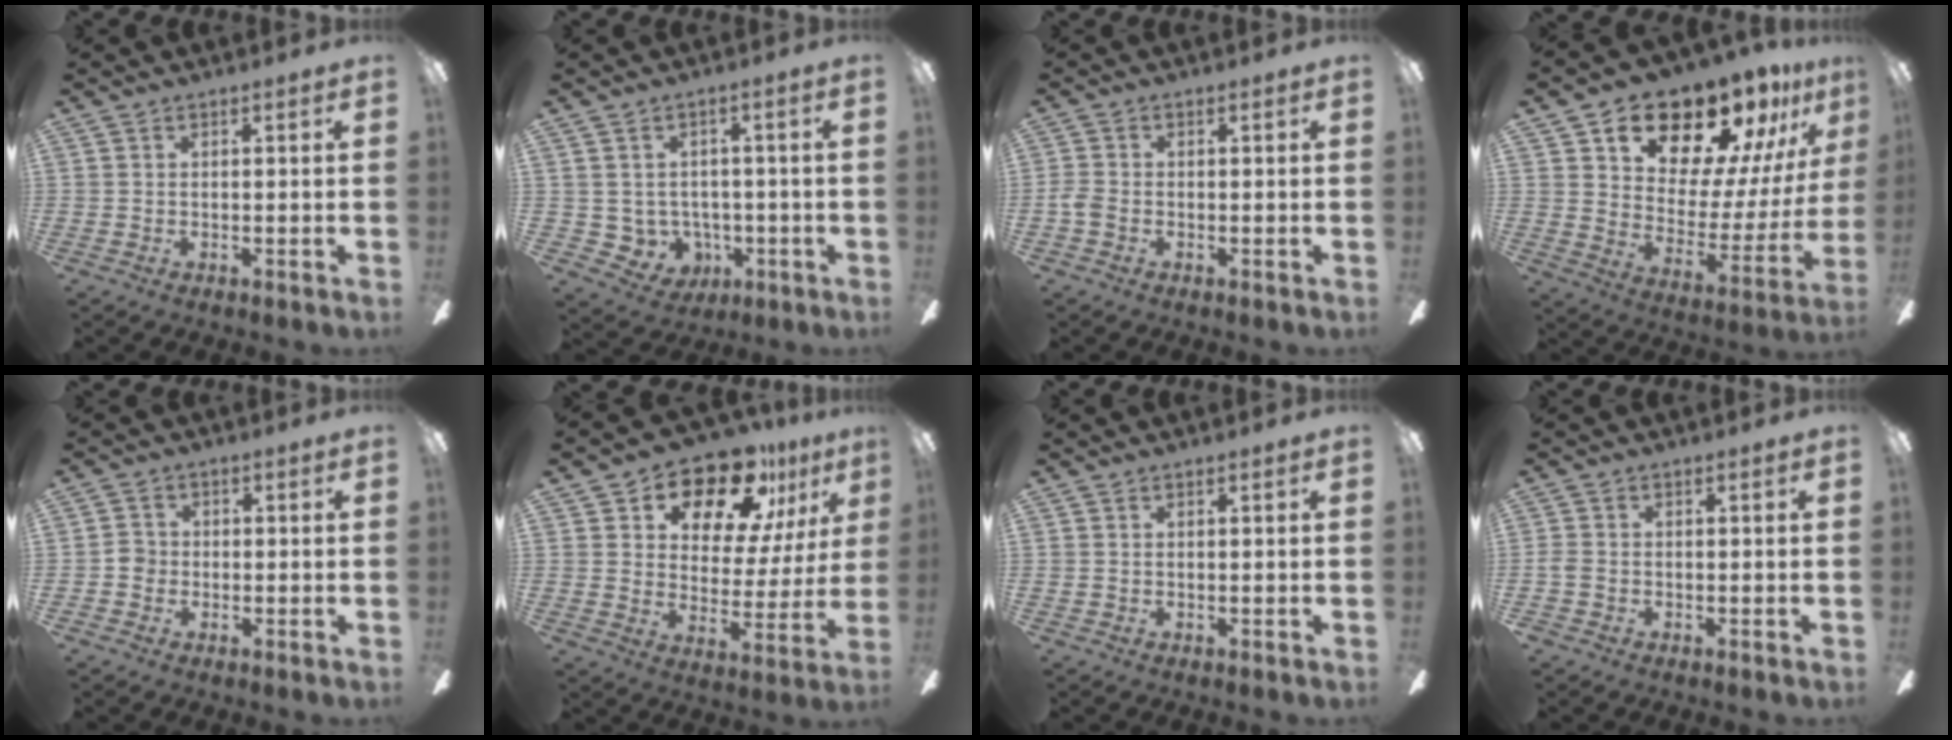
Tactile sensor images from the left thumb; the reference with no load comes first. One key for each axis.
{"total": 5.2, "fx": 0.4, "fy": 5.1, "fz": 0.9, "tx": -0.050, "ty": -0.006, "tz": 0.015}
{"total": 2.4, "fx": -1.0, "fy": 1.2, "fz": 1.8, "tx": -0.036, "ty": 0.003, "tz": -0.017}
{"total": 17.9, "fx": 14.8, "fy": 8.1, "fz": 6.1, "tx": -0.093, "ty": -0.121, "tz": 0.255}
{"total": 2.7, "fx": -0.9, "fy": 2.4, "fz": 0.8, "tx": -0.007, "ty": 0.003, "tz": -0.020}
{"total": 17.6, "fx": 12.3, "fy": 8.5, "fz": 9.2, "tx": -0.149, "ty": -0.073, "tz": 0.210}
{"total": 0.0}
{"total": 1.7, "fx": -0.9, "fy": 1.1, "fz": 1.0, "tx": -0.018, "ty": 0.004, "tz": -0.016}